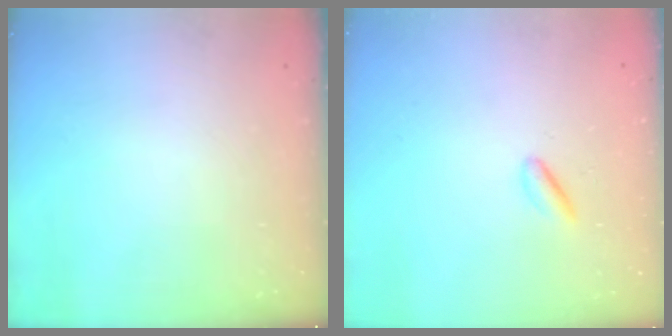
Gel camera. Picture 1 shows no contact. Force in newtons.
{"total": 2.1, "press": 2.0, "slide": 0.7}